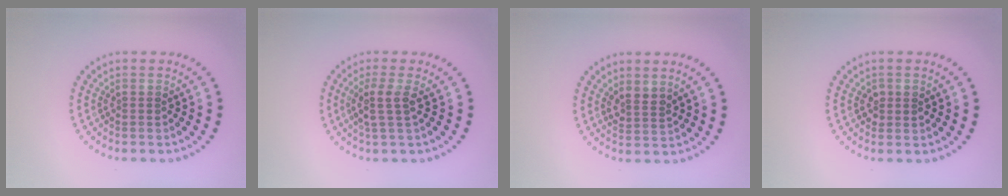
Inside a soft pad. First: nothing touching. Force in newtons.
{"total": 2.2, "press": 1.7, "slide": 1.4}
{"total": 1.8, "press": 1.4, "slide": 1.0}
{"total": 1.2, "press": 1.2, "slide": 0.1}